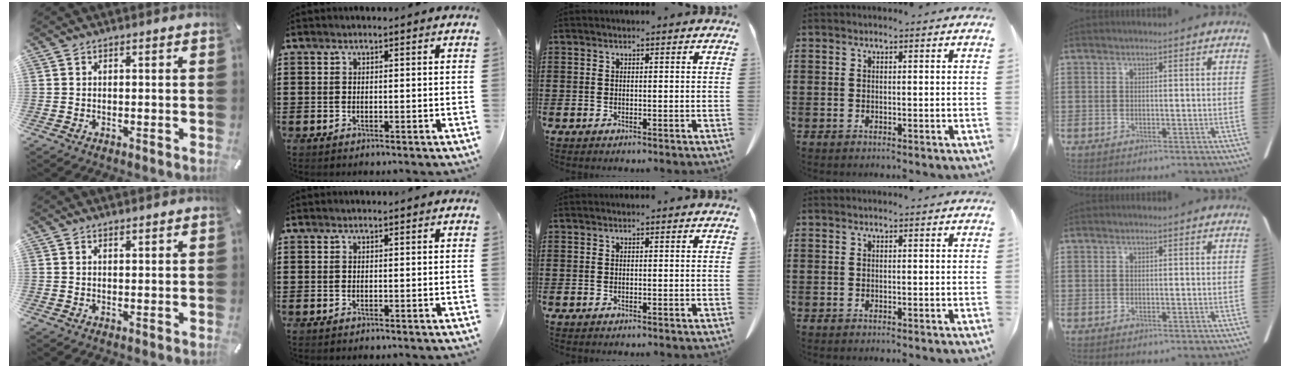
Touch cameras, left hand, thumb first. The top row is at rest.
{"thumb": {"total": 0.9, "force": [0.8, 0.2, 0.3], "torque": [-0.006, 0.000, 0.014]}}